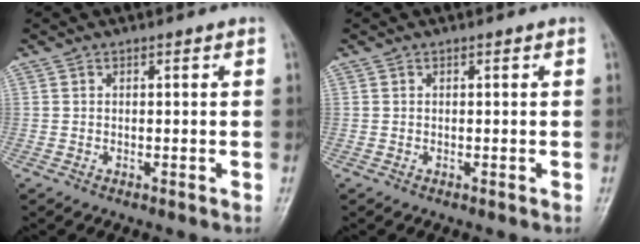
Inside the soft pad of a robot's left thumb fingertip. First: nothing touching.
{"total": 0.0}